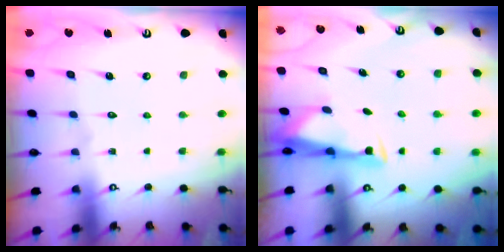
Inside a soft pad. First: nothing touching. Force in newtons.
{"total": 3.2, "press": 3.1, "slide": 0.9}